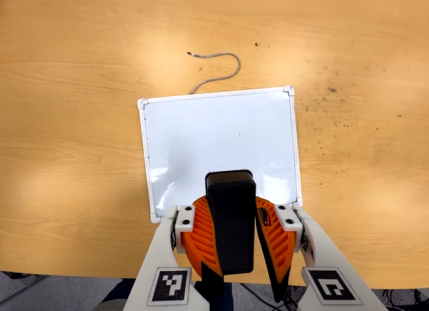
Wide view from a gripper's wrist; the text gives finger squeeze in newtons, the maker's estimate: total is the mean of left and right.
{"total": 11.6, "left": 10.6, "right": 12.5}